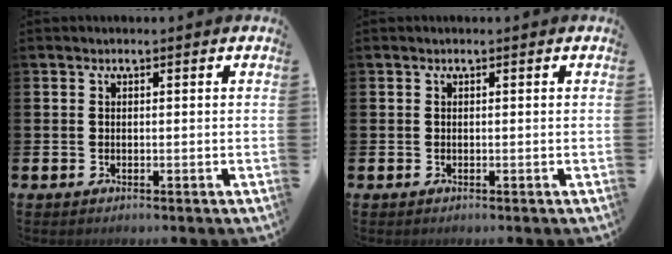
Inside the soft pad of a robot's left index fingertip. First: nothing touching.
{"total": 0.0}